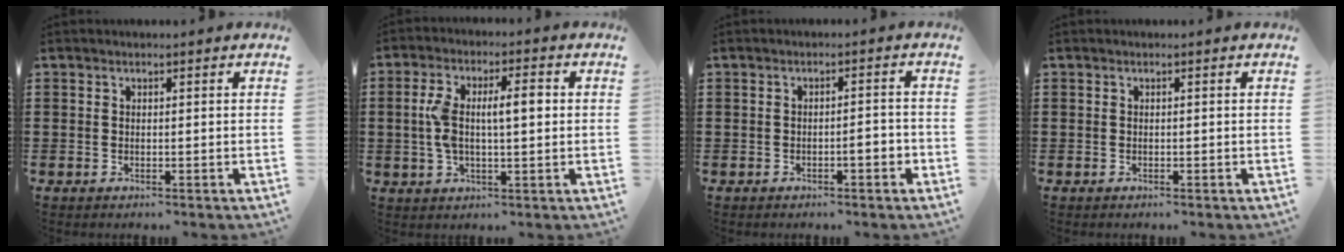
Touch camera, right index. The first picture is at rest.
{"total": 7.5, "force": [0.6, 2.8, 7.0], "torque": [-0.155, 0.002, 0.000]}
{"total": 2.4, "force": [-1.1, 0.5, 2.1], "torque": [-0.038, 0.002, -0.019]}
{"total": 0.0}